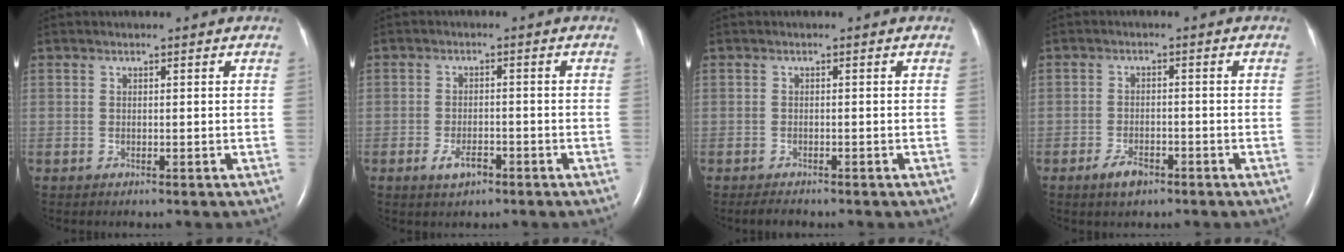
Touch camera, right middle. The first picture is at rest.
{"total": 3.3, "force": [-1.9, 1.4, 2.3], "torque": [-0.046, 0.001, -0.031]}
{"total": 1.4, "force": [-1.3, 0.4, 0.6], "torque": [-0.019, -0.004, -0.017]}
{"total": 3.3, "force": [-2.2, 1.5, 2.0], "torque": [-0.042, 0.000, -0.034]}